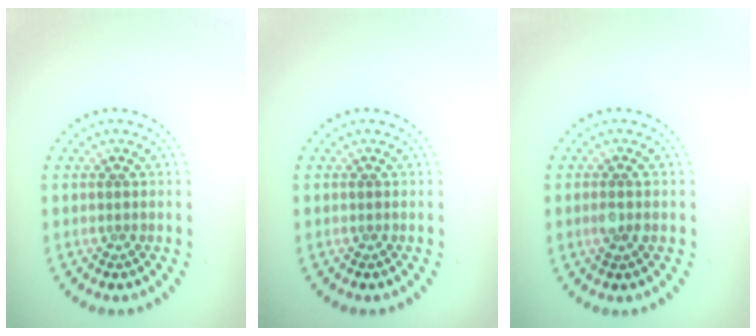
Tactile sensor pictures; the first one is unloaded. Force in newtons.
{"total": 0.0}
{"total": 1.4, "press": 1.3, "slide": 0.6}